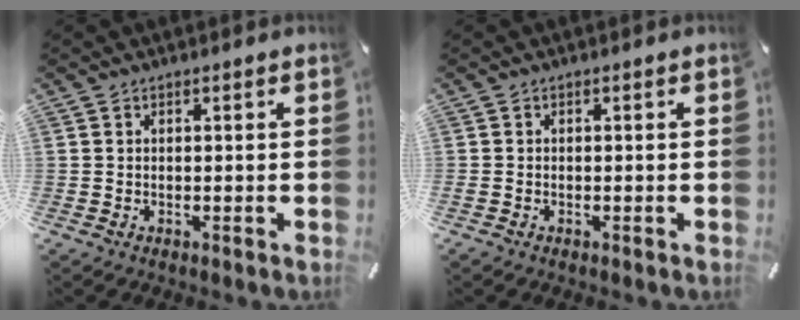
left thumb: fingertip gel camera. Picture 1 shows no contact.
{"total": 0.5, "force": [-0.4, 0.4, 0.1], "torque": [-0.001, 0.002, -0.008]}